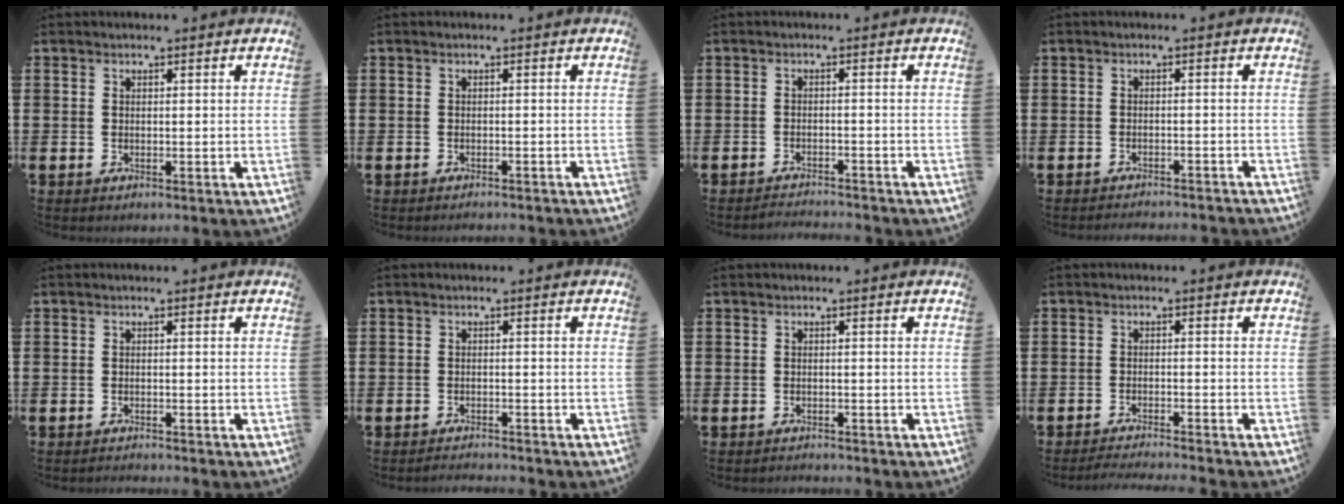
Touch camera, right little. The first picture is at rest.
{"total": 0.6, "force": [-0.6, -0.1, 0.0], "torque": [0.001, -0.001, -0.012]}
{"total": 1.6, "force": [-1.6, -0.1, -0.1], "torque": [-0.003, 0.005, -0.033]}
{"total": 1.3, "force": [-1.3, -0.2, -0.1], "torque": [-0.001, 0.004, -0.027]}
{"total": 0.6, "force": [-0.6, 0.0, 0.0], "torque": [-0.002, -0.002, -0.013]}
{"total": 1.1, "force": [-1.1, -0.1, 0.0], "torque": [-0.002, 0.002, -0.024]}
{"total": 0.7, "force": [-0.7, 0.0, 0.0], "torque": [-0.002, -0.001, -0.015]}
{"total": 1.7, "force": [-1.6, -0.2, 0.4], "torque": [-0.006, 0.002, -0.032]}